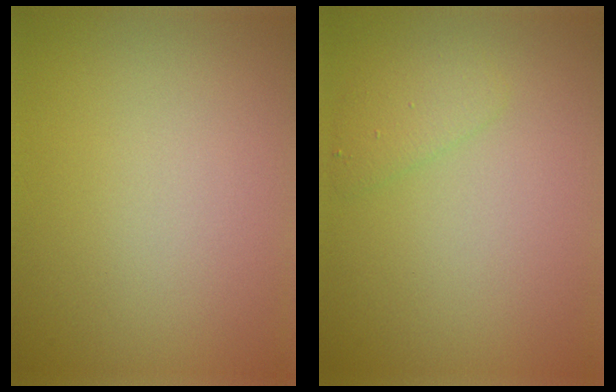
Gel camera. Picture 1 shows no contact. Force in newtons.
{"total": 1.7, "press": 1.7, "slide": 0.1}